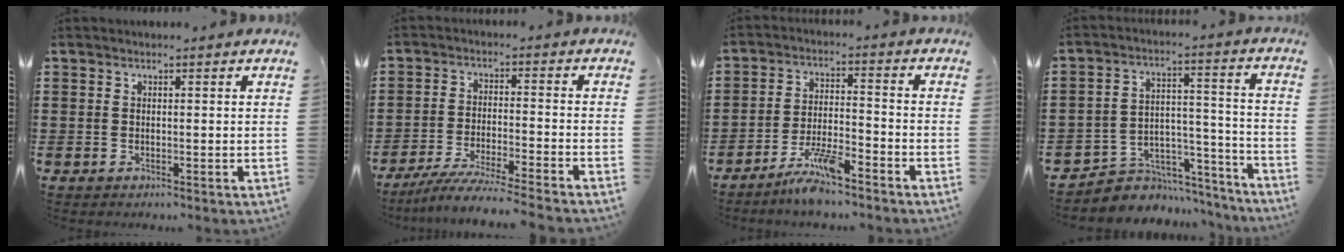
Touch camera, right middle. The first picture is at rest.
{"total": 6.0, "force": [-5.5, -0.6, 2.2], "torque": [-0.047, -0.019, -0.107]}
{"total": 6.6, "force": [-5.4, 0.9, 3.7], "torque": [-0.071, 0.000, -0.100]}
{"total": 5.3, "force": [-4.4, 2.8, 0.7], "torque": [-0.017, 0.016, -0.088]}